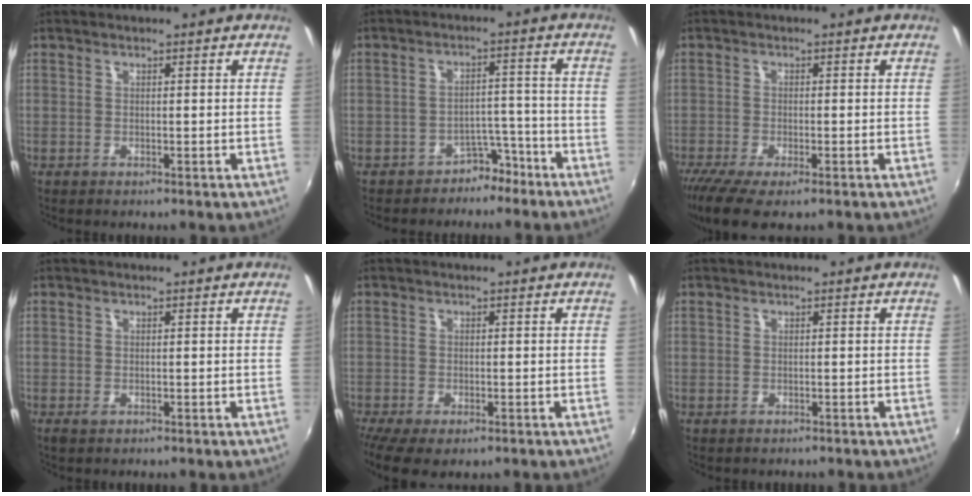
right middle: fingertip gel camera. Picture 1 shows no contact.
{"total": 5.6, "force": [-4.4, 3.4, 0.7], "torque": [-0.010, 0.034, -0.057]}
{"total": 7.7, "force": [-5.3, 2.0, 5.2], "torque": [-0.122, -0.035, -0.095]}
{"total": 0.6, "force": [-0.3, 0.4, 0.4], "torque": [-0.008, -0.002, -0.004]}
{"total": 5.4, "force": [-3.5, 2.1, 3.6], "torque": [-0.080, -0.026, -0.056]}
{"total": 1.1, "force": [-0.5, 1.0, 0.0], "torque": [-0.003, -0.001, -0.004]}